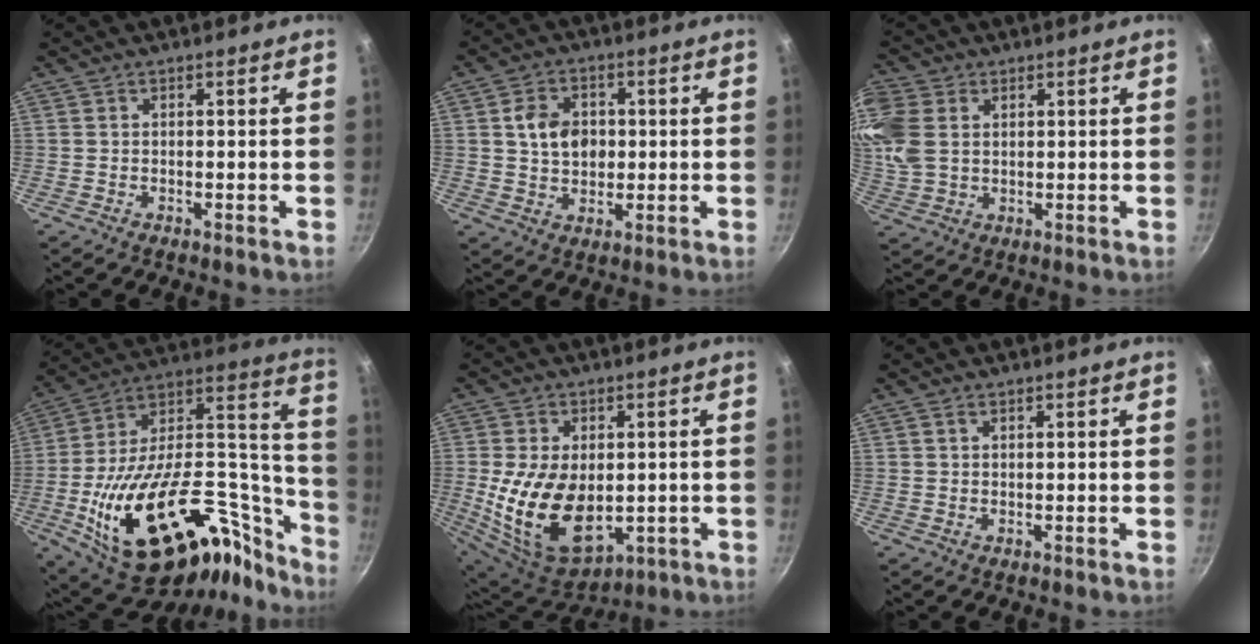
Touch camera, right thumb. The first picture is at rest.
{"total": 8.0, "force": [0.9, 6.1, 5.1], "torque": [-0.065, 0.004, 0.013]}
{"total": 11.0, "force": [3.0, 8.1, 6.7], "torque": [-0.148, -0.003, 0.059]}
{"total": 42.1, "force": [-18.5, 21.5, 31.2], "torque": [-0.434, 0.112, -0.274]}
{"total": 17.7, "force": [-1.3, 11.5, 13.4], "torque": [-0.235, -0.019, -0.001]}
{"total": 0.8, "force": [0.5, 0.5, 0.5], "torque": [-0.006, 0.001, 0.008]}